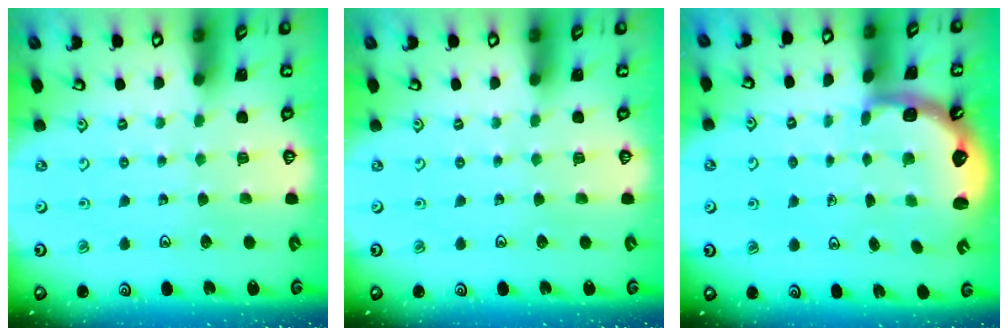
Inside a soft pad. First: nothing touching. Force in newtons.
{"total": 0.0}
{"total": 2.6, "press": 2.4, "slide": 1.1}